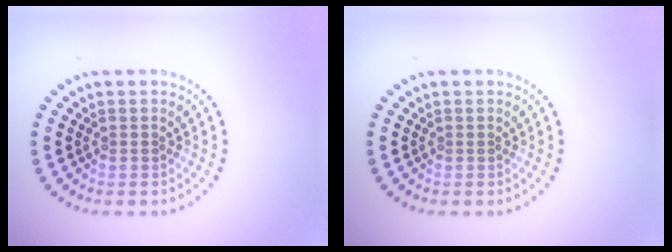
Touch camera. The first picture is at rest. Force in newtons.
{"total": 0.0}